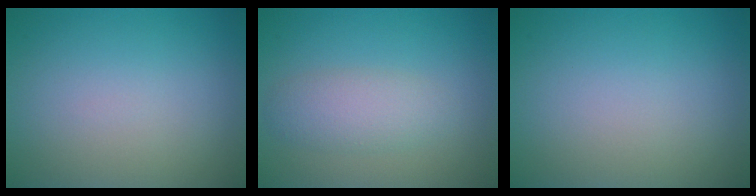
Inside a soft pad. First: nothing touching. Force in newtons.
{"total": 2.9, "press": 2.9, "slide": 0.2}
{"total": 0.0}